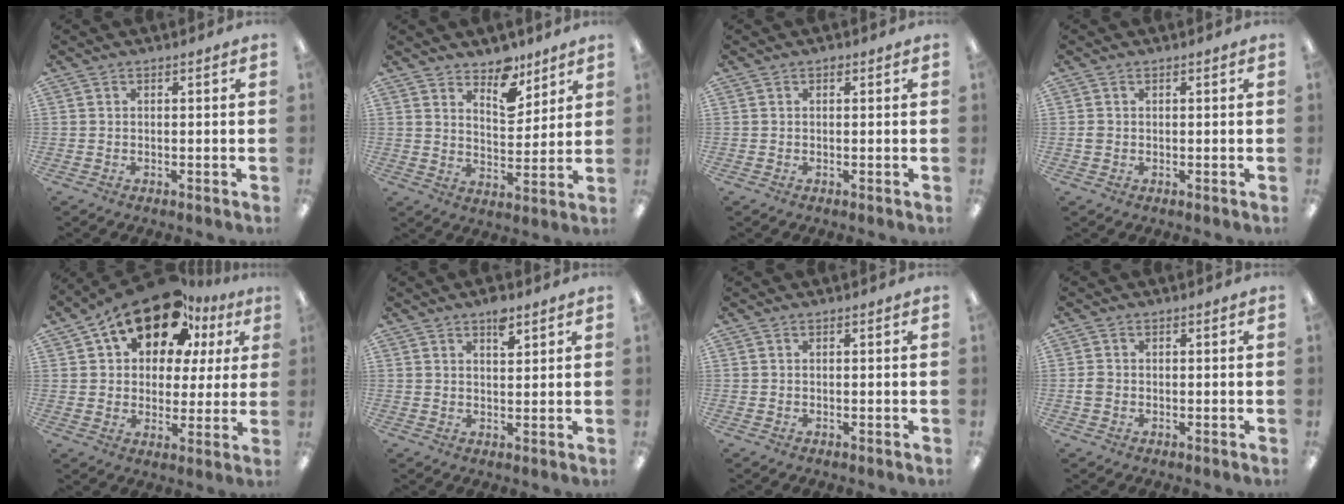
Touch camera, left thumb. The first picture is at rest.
{"total": 9.0, "force": [7.1, 4.3, 3.4], "torque": [-0.034, -0.049, 0.124]}
{"total": 0.7, "force": [0.4, 0.4, 0.3], "torque": [-0.008, 0.003, 0.006]}
{"total": 1.0, "force": [0.0, 1.0, 0.4], "torque": [-0.009, 0.004, 0.000]}
{"total": 16.4, "force": [10.8, 9.1, 8.3], "torque": [-0.143, -0.058, 0.193]}
{"total": 4.5, "force": [3.1, 1.9, 2.6], "torque": [-0.025, -0.017, 0.049]}
{"total": 0.0}
{"total": 1.7, "force": [-0.3, 1.4, 0.8], "torque": [-0.013, 0.004, -0.006]}